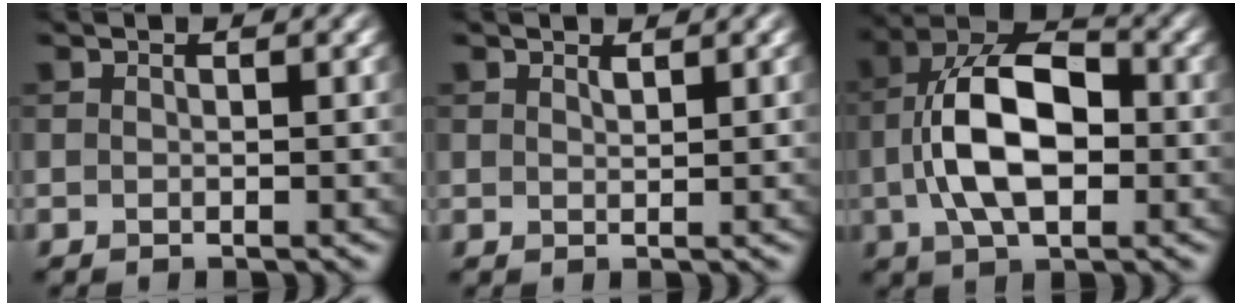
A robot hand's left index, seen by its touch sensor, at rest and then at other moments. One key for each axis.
{"total": 1.2, "fx": 0.9, "fy": 0.7, "fz": 0.4, "tx": -0.010, "ty": -0.002, "tz": 0.019}
{"total": 9.1, "fx": -0.7, "fy": 4.8, "fz": 7.7, "tx": -0.146, "ty": 0.017, "tz": -0.023}